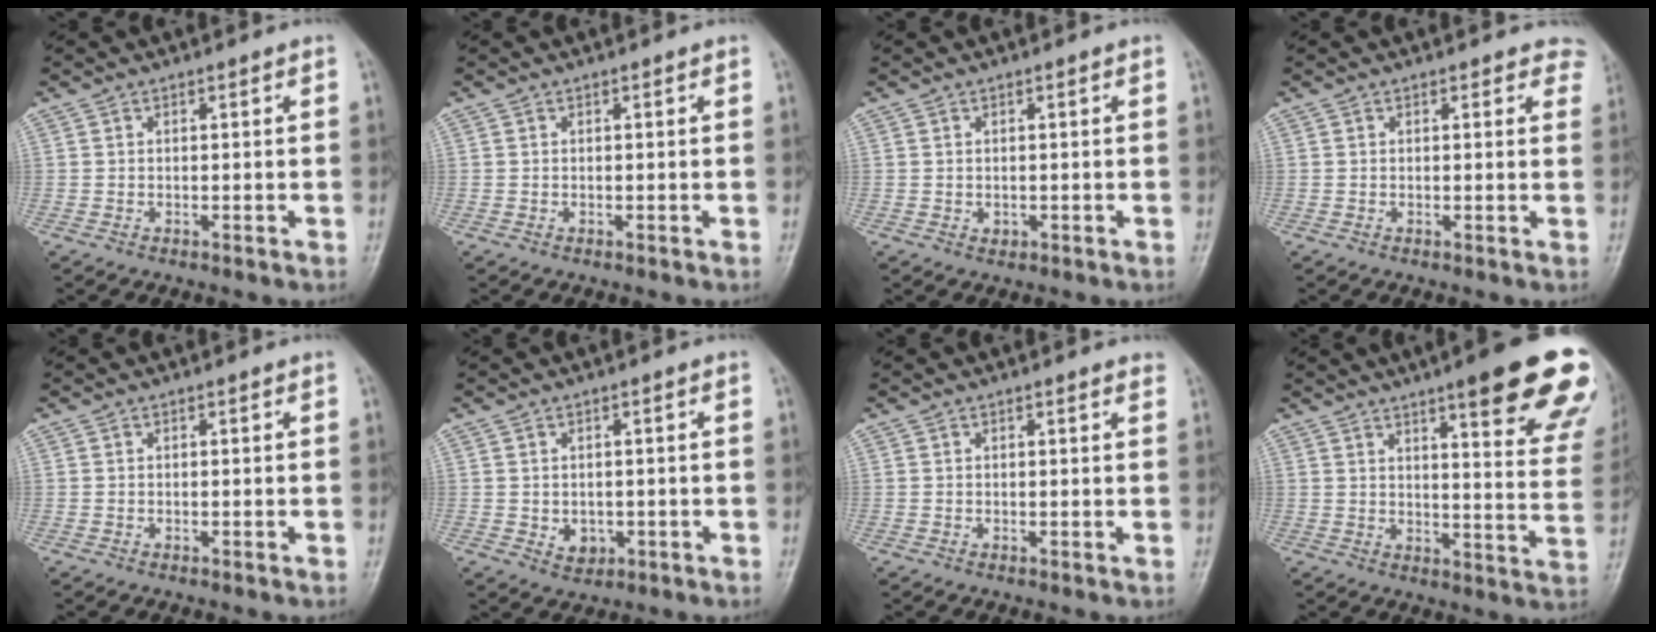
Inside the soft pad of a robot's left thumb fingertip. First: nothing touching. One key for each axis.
{"total": 0.0}
{"total": 0.9, "fx": -0.1, "fy": 0.8, "fz": 0.5, "tx": -0.004, "ty": 0.000, "tz": 0.002}
{"total": 3.3, "fx": 2.7, "fy": 1.7, "fz": 0.8, "tx": 0.026, "ty": -0.009, "tz": 0.011}
{"total": 0.0}
{"total": 3.0, "fx": -0.5, "fy": 2.5, "fz": 1.7, "tx": -0.013, "ty": -0.001, "tz": 0.003}
{"total": 1.3, "fx": 1.0, "fy": 0.2, "fz": 0.8, "tx": -0.005, "ty": 0.001, "tz": 0.010}
{"total": 22.4, "fx": 13.8, "fy": 4.1, "fz": 17.1, "tx": -0.191, "ty": -0.051, "tz": 0.169}